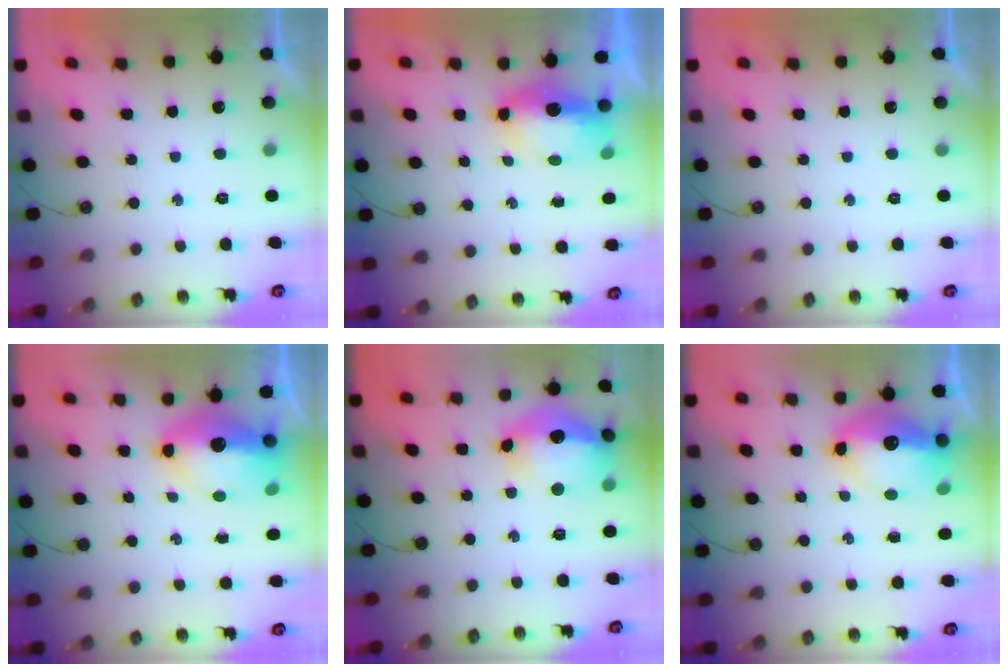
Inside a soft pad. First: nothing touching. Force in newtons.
{"total": 7.3, "press": 7.2, "slide": 1.2}
{"total": 0.0}
{"total": 11.8, "press": 11.7, "slide": 1.3}
{"total": 17.1, "press": 17.0, "slide": 1.5}
{"total": 13.8, "press": 13.7, "slide": 1.4}